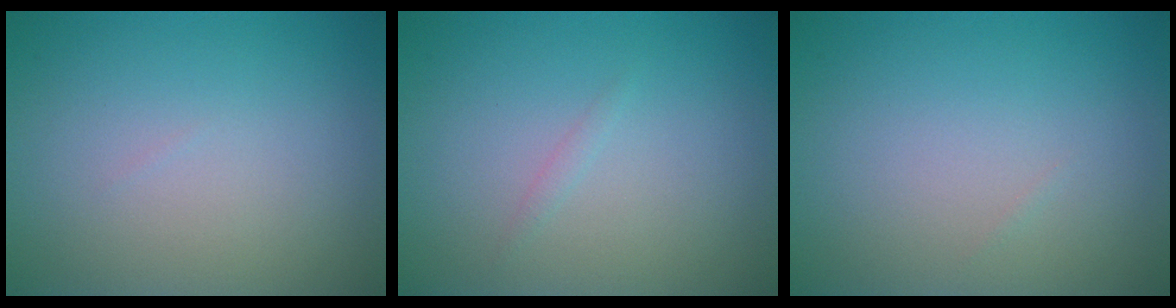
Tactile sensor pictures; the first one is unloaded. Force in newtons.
{"total": 0.5, "press": 0.5, "slide": 0.0}
{"total": 0.0}